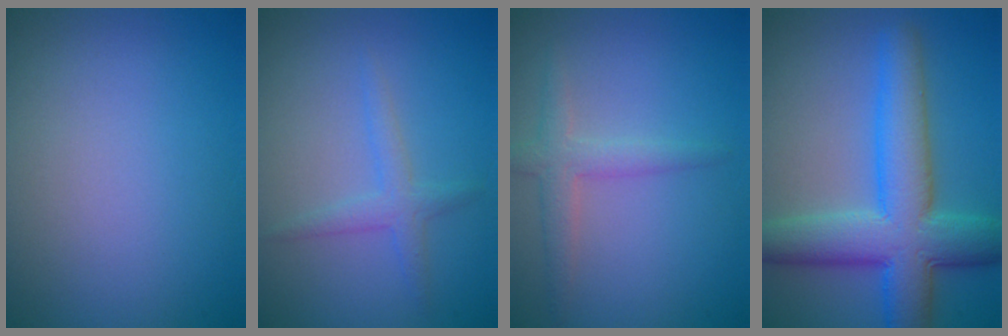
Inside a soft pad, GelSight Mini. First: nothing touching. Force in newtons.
{"total": 1.8, "press": 1.8, "slide": 0.1}
{"total": 2.3, "press": 2.3, "slide": 0.1}
{"total": 8.8, "press": 8.8, "slide": 0.2}